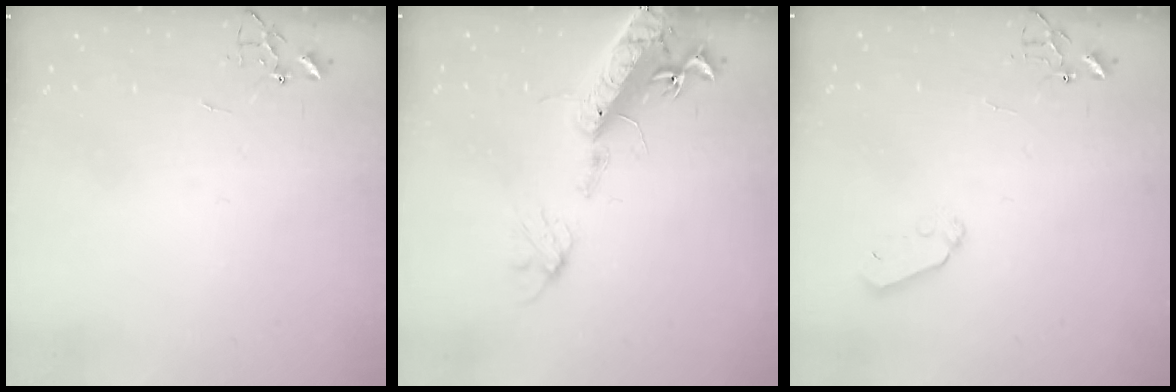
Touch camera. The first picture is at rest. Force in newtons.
{"total": 17.9, "press": 17.4, "slide": 3.9}
{"total": 6.5, "press": 6.5, "slide": 0.6}